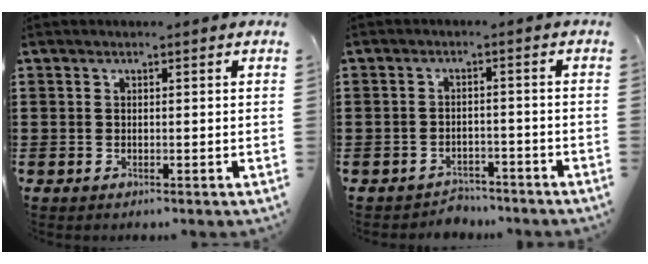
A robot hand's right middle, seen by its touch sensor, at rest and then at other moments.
{"total": 3.1, "force": [-3.0, 0.8, -0.3], "torque": [-0.003, 0.001, -0.067]}